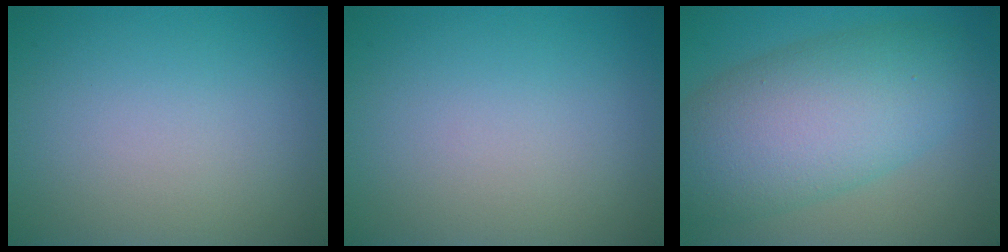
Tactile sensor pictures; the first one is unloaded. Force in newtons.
{"total": 0.0}
{"total": 9.6, "press": 9.6, "slide": 0.5}